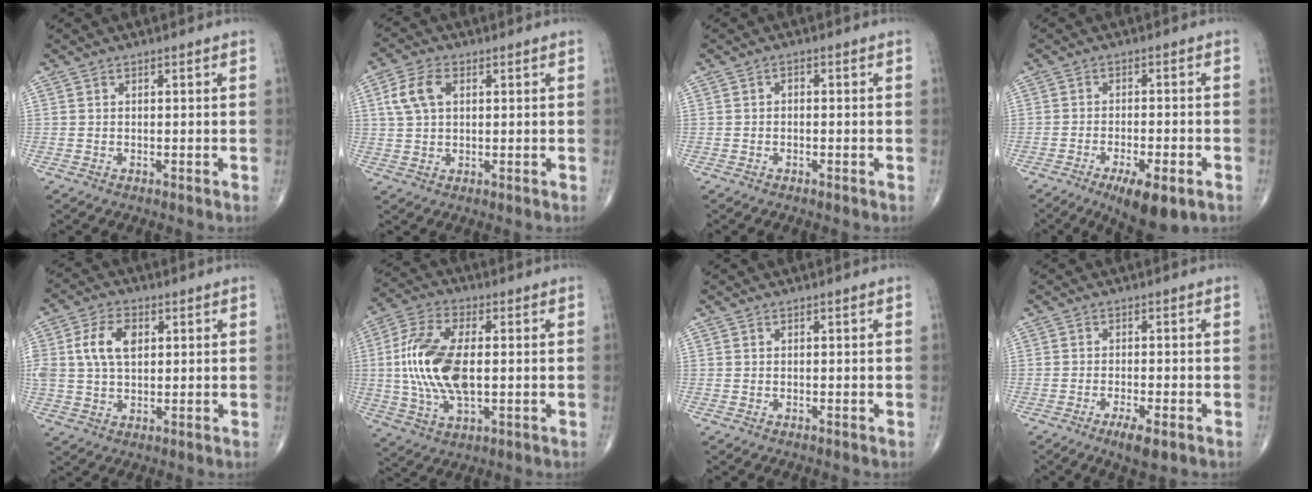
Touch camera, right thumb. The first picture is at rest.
{"total": 6.3, "force": [1.8, 3.9, 4.7], "torque": [-0.098, 0.009, 0.034]}
{"total": 1.1, "force": [-0.2, 0.7, 0.8], "torque": [-0.011, 0.007, -0.006]}
{"total": 9.3, "force": [-5.1, 2.7, 7.2], "torque": [-0.108, 0.003, -0.073]}
{"total": 8.4, "force": [1.9, 5.2, 6.3], "torque": [-0.121, 0.006, 0.037]}
{"total": 15.8, "force": [0.2, 7.8, 13.7], "torque": [-0.290, 0.004, 0.003]}
{"total": 0.0}
{"total": 4.4, "force": [-2.5, 1.0, 3.5], "torque": [-0.062, 0.000, -0.040]}